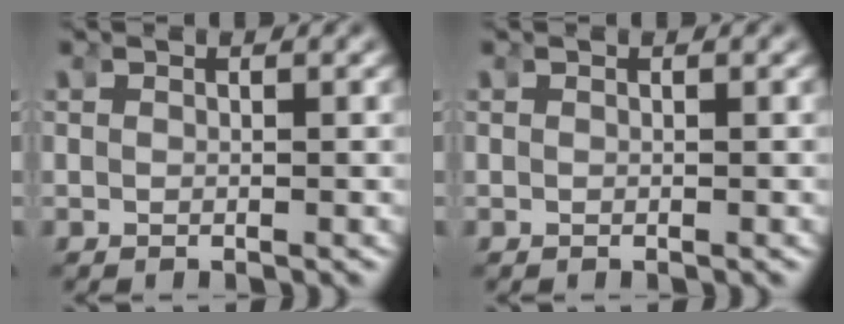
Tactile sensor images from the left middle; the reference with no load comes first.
{"total": 0.0}